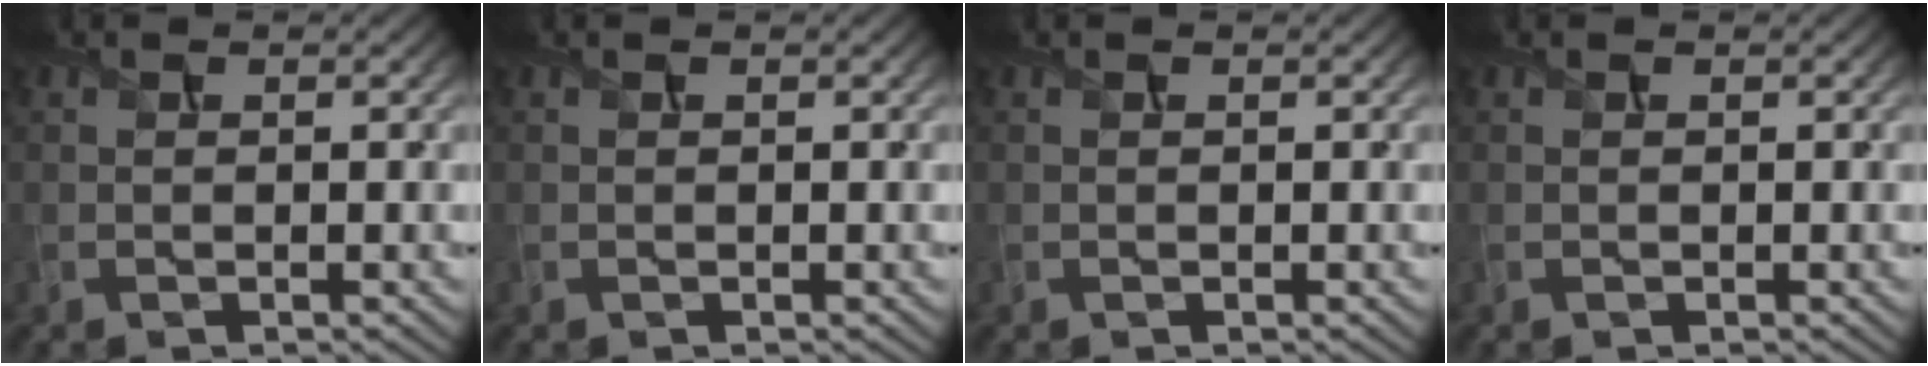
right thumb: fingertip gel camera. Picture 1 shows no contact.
{"total": 0.0}
{"total": 0.0}
{"total": 0.0}